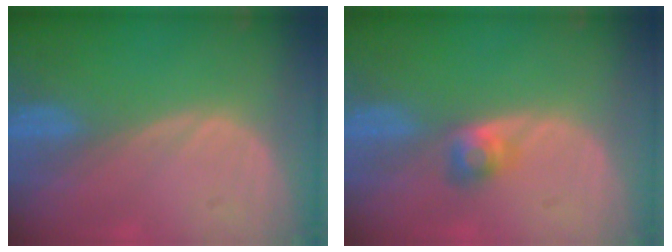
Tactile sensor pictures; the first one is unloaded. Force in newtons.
{"total": 2.6, "press": 2.4, "slide": 1.0}